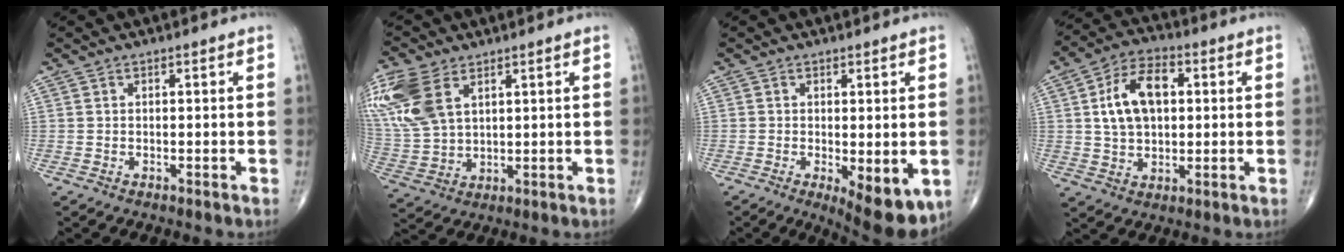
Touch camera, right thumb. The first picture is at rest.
{"total": 15.0, "force": [6.7, 9.0, 9.9], "torque": [-0.236, -0.012, 0.141]}
{"total": 9.2, "force": [-2.7, 3.4, 8.1], "torque": [-0.105, -0.021, -0.032]}
{"total": 11.9, "force": [2.2, 7.4, 9.1], "torque": [-0.149, 0.012, 0.034]}